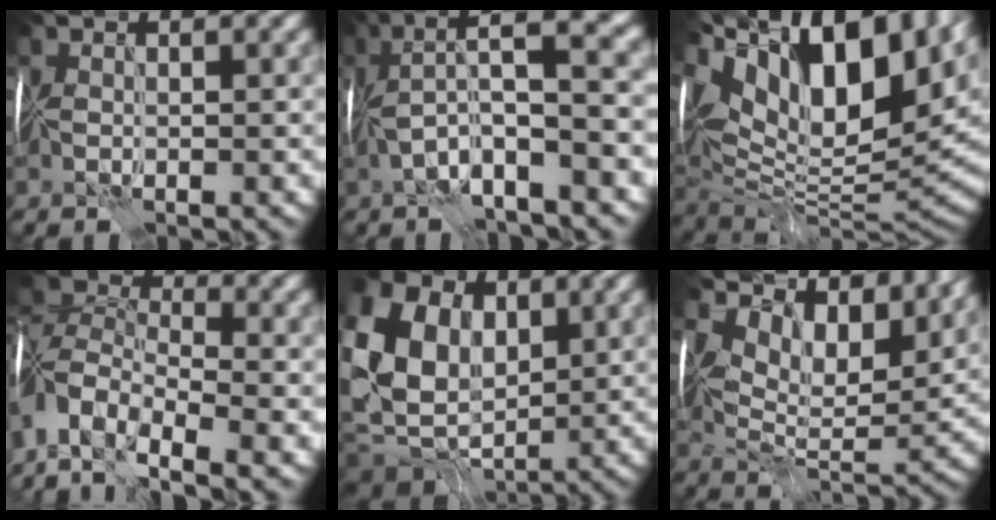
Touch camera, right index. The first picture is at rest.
{"total": 7.2, "force": [-0.2, 1.4, 7.0], "torque": [-0.132, 0.032, -0.019]}
{"total": 18.5, "force": [7.8, 8.4, 14.5], "torque": [-0.253, 0.041, 0.143]}
{"total": 9.1, "force": [-3.6, 5.2, 6.5], "torque": [-0.136, 0.010, -0.085]}
{"total": 12.9, "force": [1.8, 9.9, 8.1], "torque": [-0.191, 0.014, 0.043]}
{"total": 12.2, "force": [8.5, 5.2, 7.0], "torque": [-0.139, 0.020, 0.145]}